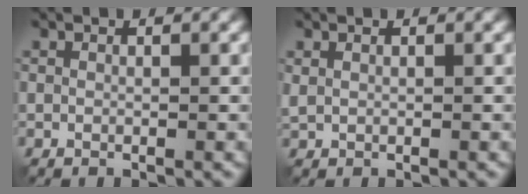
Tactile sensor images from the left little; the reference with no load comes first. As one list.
[{"total": 0.6, "force": [0.4, 0.3, 0.4], "torque": [-0.013, 0.000, 0.012]}]